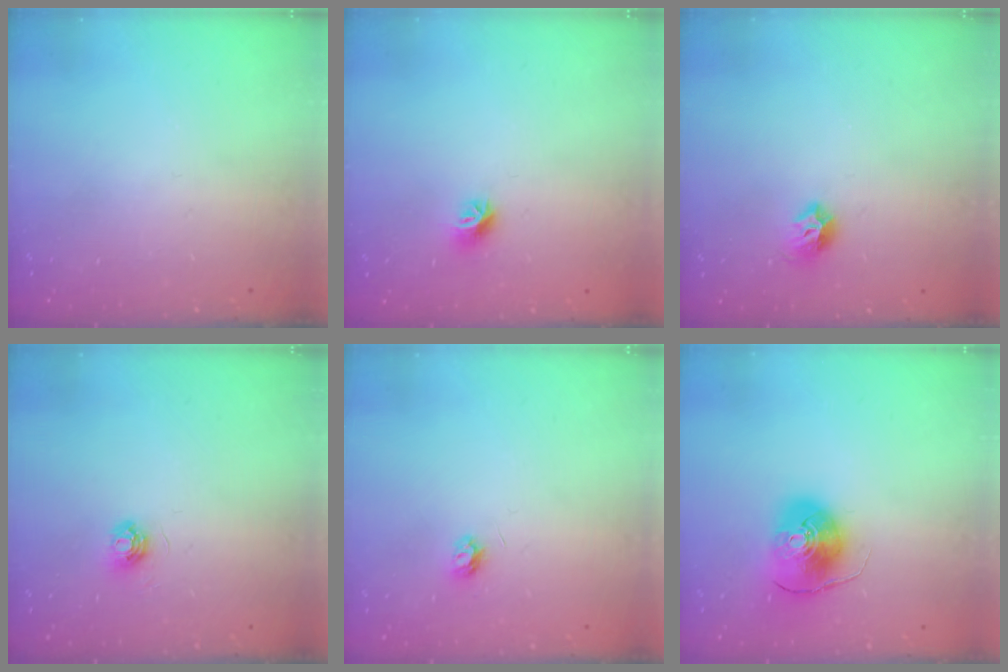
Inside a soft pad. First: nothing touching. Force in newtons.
{"total": 8.0, "press": 7.9, "slide": 0.6}
{"total": 7.0, "press": 6.9, "slide": 1.3}
{"total": 5.0, "press": 4.9, "slide": 0.4}
{"total": 3.5, "press": 3.5, "slide": 0.5}
{"total": 10.2, "press": 10.1, "slide": 1.1}